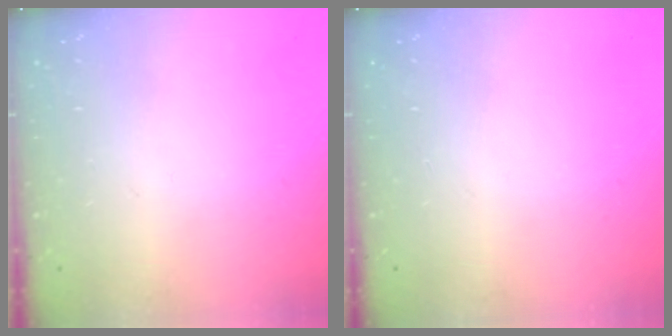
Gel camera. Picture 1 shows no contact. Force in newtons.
{"total": 0.0}